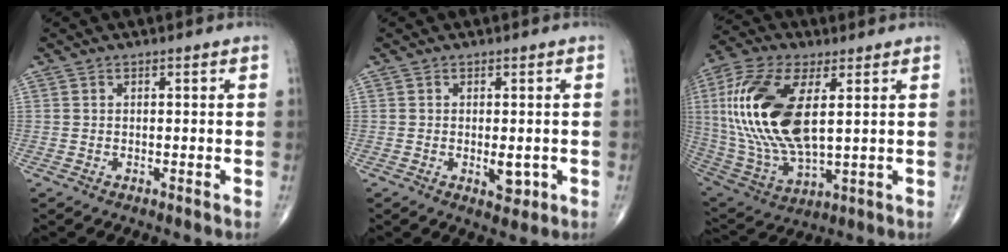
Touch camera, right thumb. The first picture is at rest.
{"total": 3.2, "force": [-0.7, 1.6, 2.7], "torque": [-0.027, -0.005, -0.004]}
{"total": 22.5, "force": [4.0, 10.5, 19.5], "torque": [-0.422, -0.019, 0.078]}